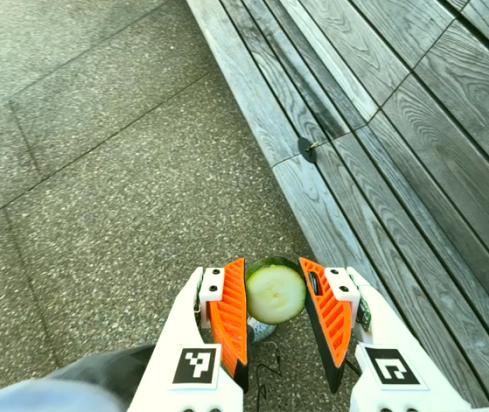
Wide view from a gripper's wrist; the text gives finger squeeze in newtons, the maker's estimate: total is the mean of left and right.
{"total": 10.4, "left": 10.4, "right": 10.4}